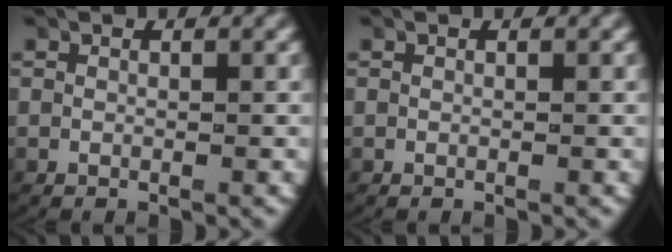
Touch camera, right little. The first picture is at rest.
{"total": 0.0}